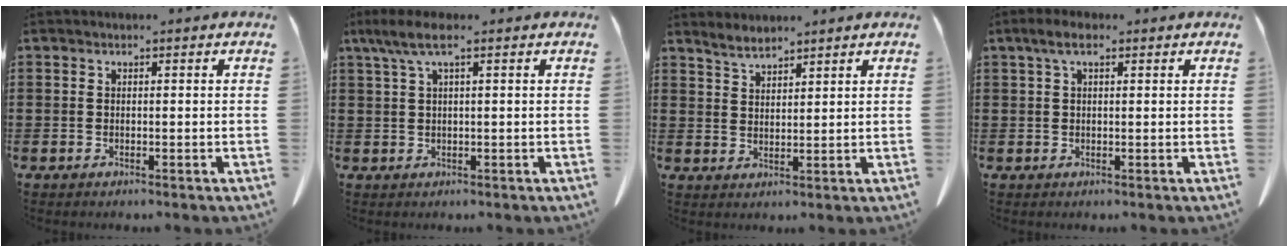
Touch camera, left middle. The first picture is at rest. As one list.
[{"total": 4.1, "force": [1.6, 0.8, 3.7], "torque": [-0.090, -0.005, 0.024]}, {"total": 2.8, "force": [2.7, 0.5, 0.8], "torque": [-0.023, -0.004, 0.051]}, {"total": 3.2, "force": [1.4, 1.3, 2.6], "torque": [-0.056, 0.007, 0.024]}]